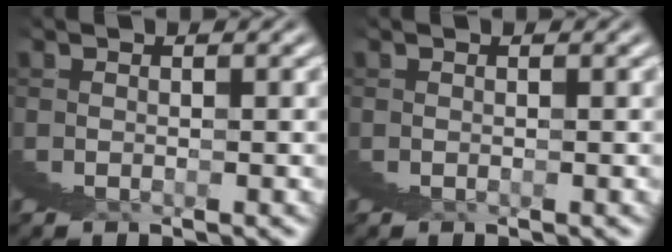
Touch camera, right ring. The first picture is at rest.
{"total": 0.0}